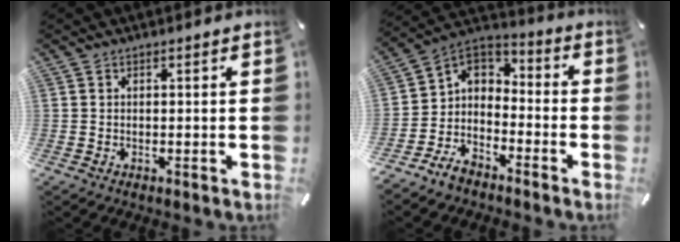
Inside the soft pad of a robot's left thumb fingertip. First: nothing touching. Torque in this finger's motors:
{"motor_torque": [0.77, 1.69, 0.03, 0.20, 0.15]}